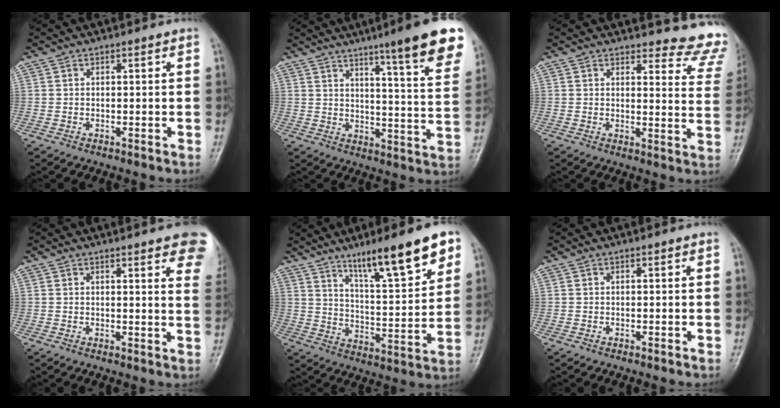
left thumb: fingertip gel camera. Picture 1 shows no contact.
{"total": 17.5, "force": [11.2, 1.9, 13.3], "torque": [-0.150, -0.058, 0.142]}
{"total": 12.4, "force": [11.9, 3.1, 1.7], "torque": [0.029, -0.115, 0.101]}
{"total": 12.1, "force": [8.0, 2.9, 8.7], "torque": [-0.082, -0.025, 0.077]}
{"total": 17.3, "force": [10.9, 3.4, 13.0], "torque": [-0.178, -0.052, 0.178]}
{"total": 0.0}